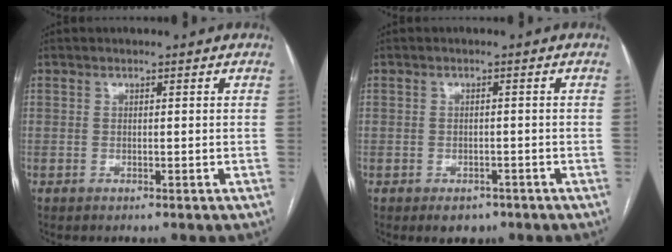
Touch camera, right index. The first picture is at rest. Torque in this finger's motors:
{"motor_torque": [-0.12, 0.00, -0.21, -0.09]}